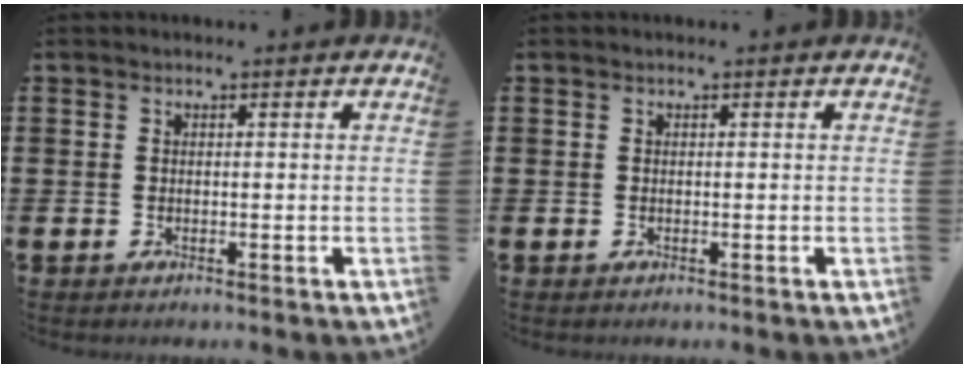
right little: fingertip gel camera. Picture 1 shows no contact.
{"total": 0.0}